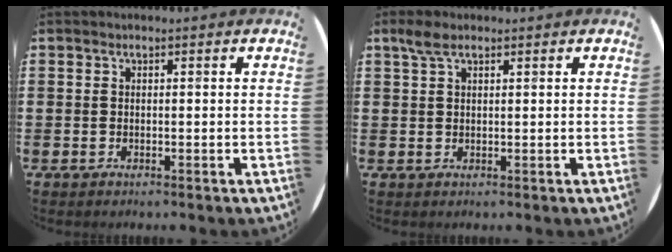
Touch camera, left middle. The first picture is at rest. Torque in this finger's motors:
{"motor_torque": [0.49, -0.42, 0.04, 0.01]}